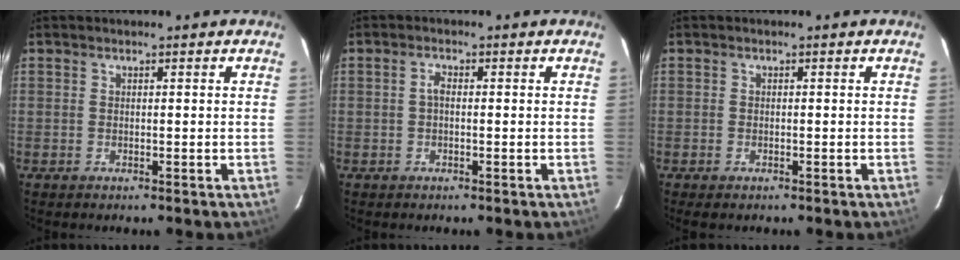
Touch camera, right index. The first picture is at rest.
{"total": 1.3, "force": [-0.2, 0.7, 1.1], "torque": [-0.022, 0.007, -0.006]}
{"total": 1.2, "force": [-0.9, 0.6, 0.5], "torque": [-0.010, -0.004, -0.018]}